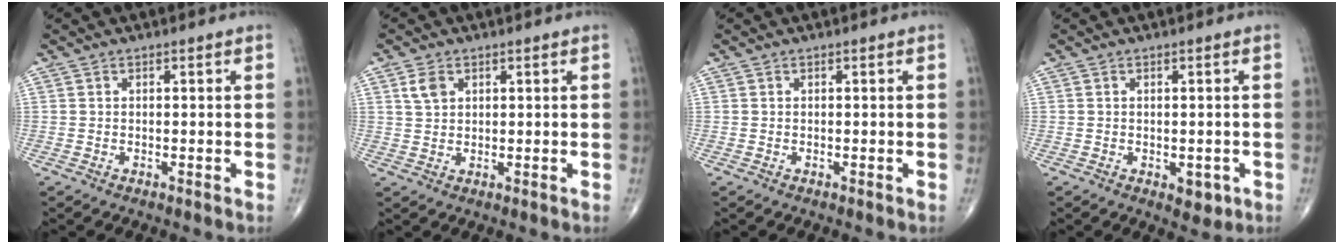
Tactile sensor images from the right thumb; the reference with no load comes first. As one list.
[{"total": 3.2, "force": [1.5, 2.2, 1.9], "torque": [-0.031, -0.001, 0.032]}, {"total": 0.0}, {"total": 3.1, "force": [-1.0, 1.8, 2.3], "torque": [-0.011, -0.001, -0.005]}]